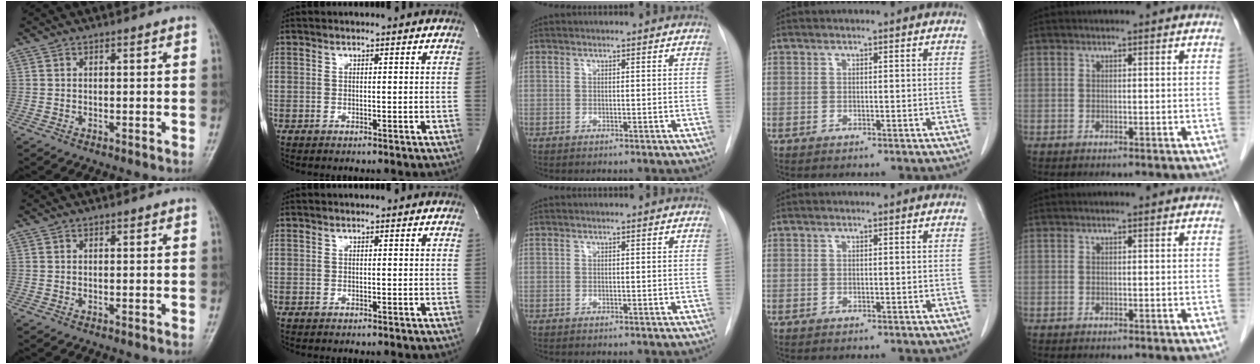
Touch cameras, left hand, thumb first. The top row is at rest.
{}